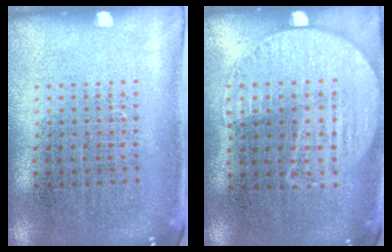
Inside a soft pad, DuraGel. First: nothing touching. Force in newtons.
{"total": 1.2, "press": 1.0, "slide": 0.6}